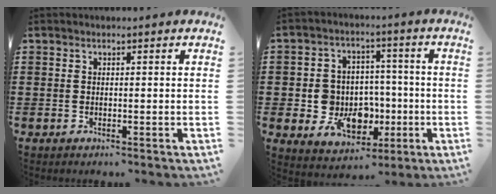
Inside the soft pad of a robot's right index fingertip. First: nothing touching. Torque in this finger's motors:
{"motor_torque": [2.14, 0.00, 0.36, 0.15]}